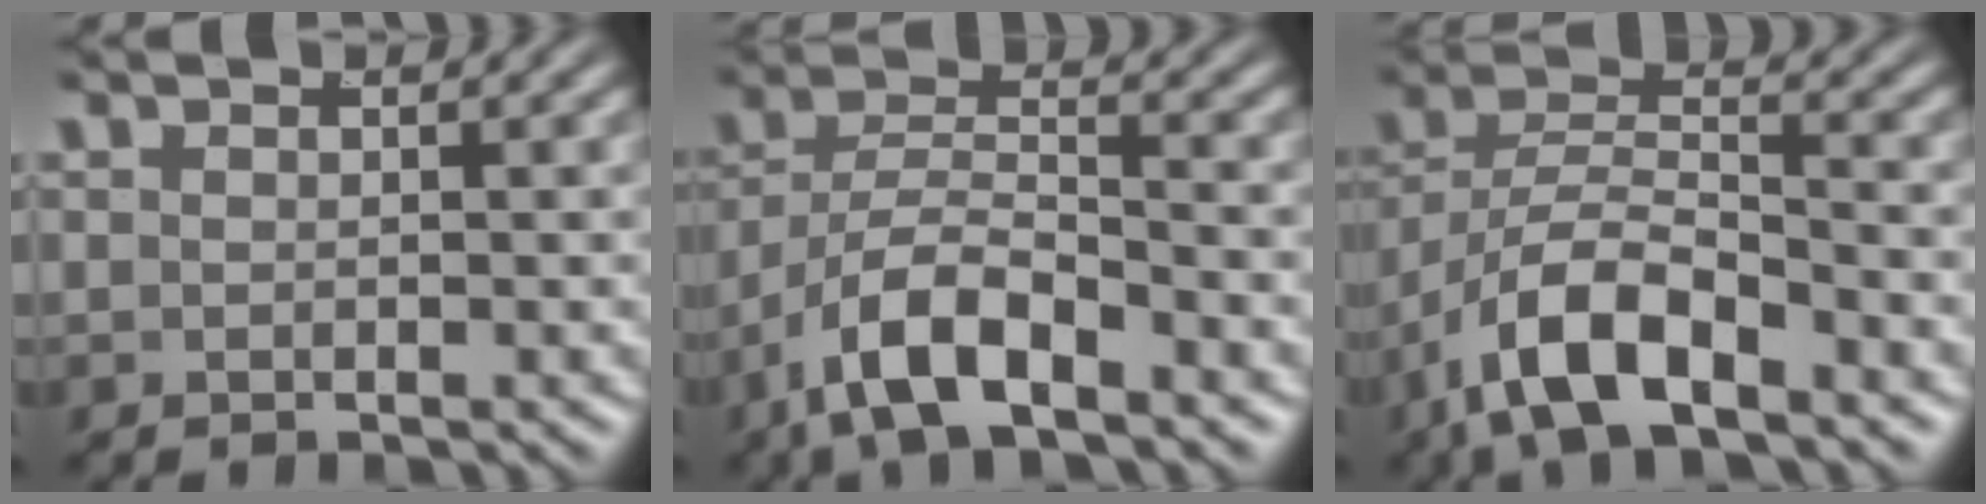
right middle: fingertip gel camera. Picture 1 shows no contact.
{"total": 4.8, "force": [-2.6, 2.2, 3.3], "torque": [-0.072, -0.016, -0.038]}
{"total": 5.6, "force": [-2.6, 3.0, 4.0], "torque": [-0.094, -0.022, -0.036]}